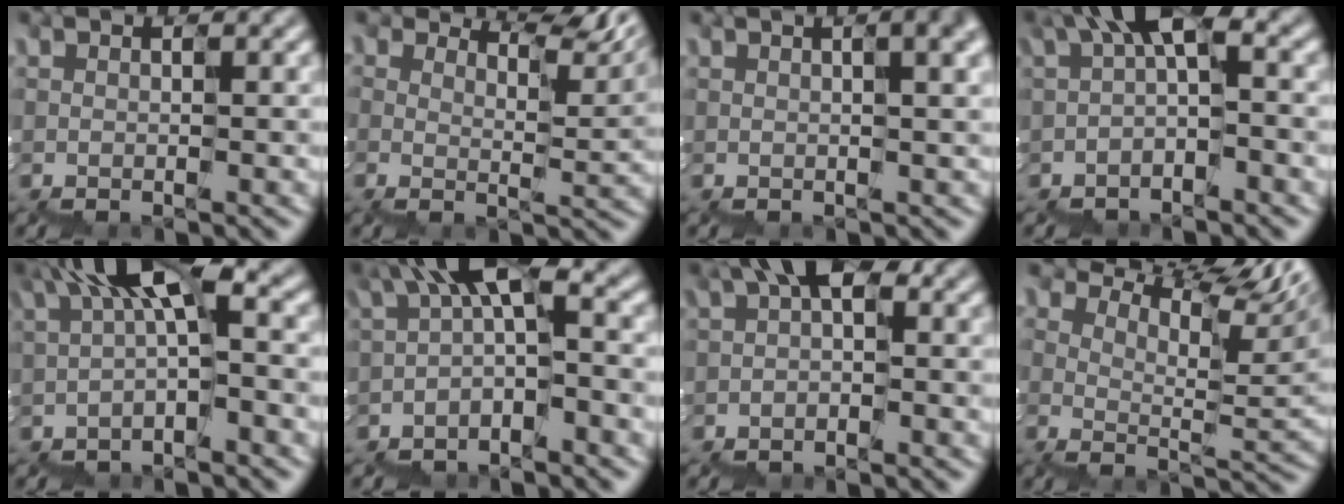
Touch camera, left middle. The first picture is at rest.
{"total": 5.6, "force": [5.2, 0.7, 2.0], "torque": [-0.035, 0.006, 0.081]}
{"total": 10.2, "force": [2.6, 5.2, 8.3], "torque": [-0.095, 0.044, 0.017]}
{"total": 3.2, "force": [0.1, 1.0, 3.0], "torque": [-0.082, 0.010, -0.008]}
{"total": 5.1, "force": [1.1, 1.2, 4.8], "torque": [-0.106, 0.014, 0.011]}
{"total": 4.1, "force": [-0.1, 1.3, 3.9], "torque": [-0.096, 0.012, -0.013]}
{"total": 1.2, "force": [0.2, 0.4, 1.1], "torque": [-0.049, 0.006, -0.005]}
{"total": 9.3, "force": [7.4, 2.3, 5.1], "torque": [-0.101, 0.015, 0.129]}